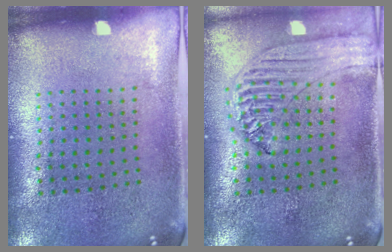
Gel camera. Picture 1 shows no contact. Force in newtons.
{"total": 1.3, "press": 1.2, "slide": 0.2}